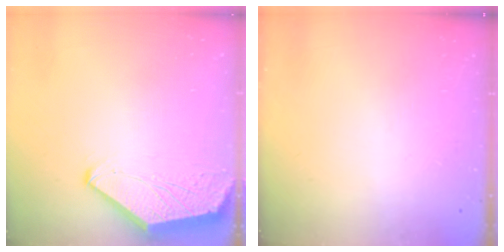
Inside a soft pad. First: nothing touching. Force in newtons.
{"total": 0.0}